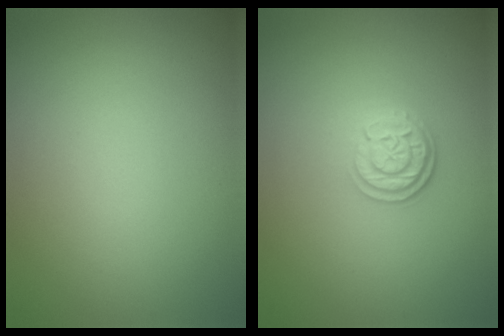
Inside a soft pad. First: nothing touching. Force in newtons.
{"total": 2.9, "press": 2.4, "slide": 1.7}